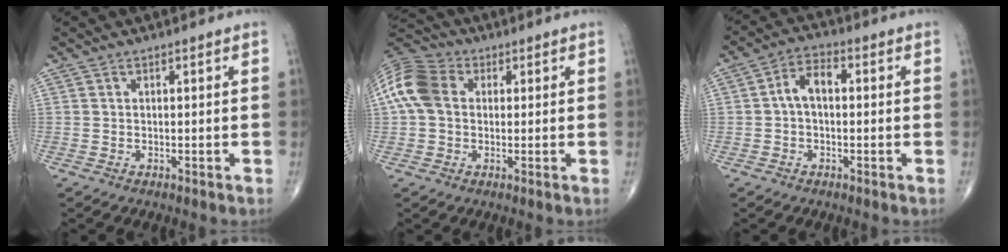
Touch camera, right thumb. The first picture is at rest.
{"total": 10.6, "force": [1.5, 7.9, 6.9], "torque": [-0.143, 0.026, 0.018]}
{"total": 5.6, "force": [0.1, 3.3, 4.5], "torque": [-0.073, 0.022, -0.008]}